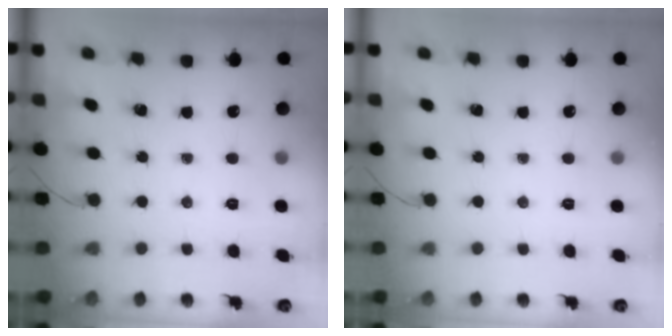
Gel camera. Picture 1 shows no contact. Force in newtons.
{"total": 0.0}